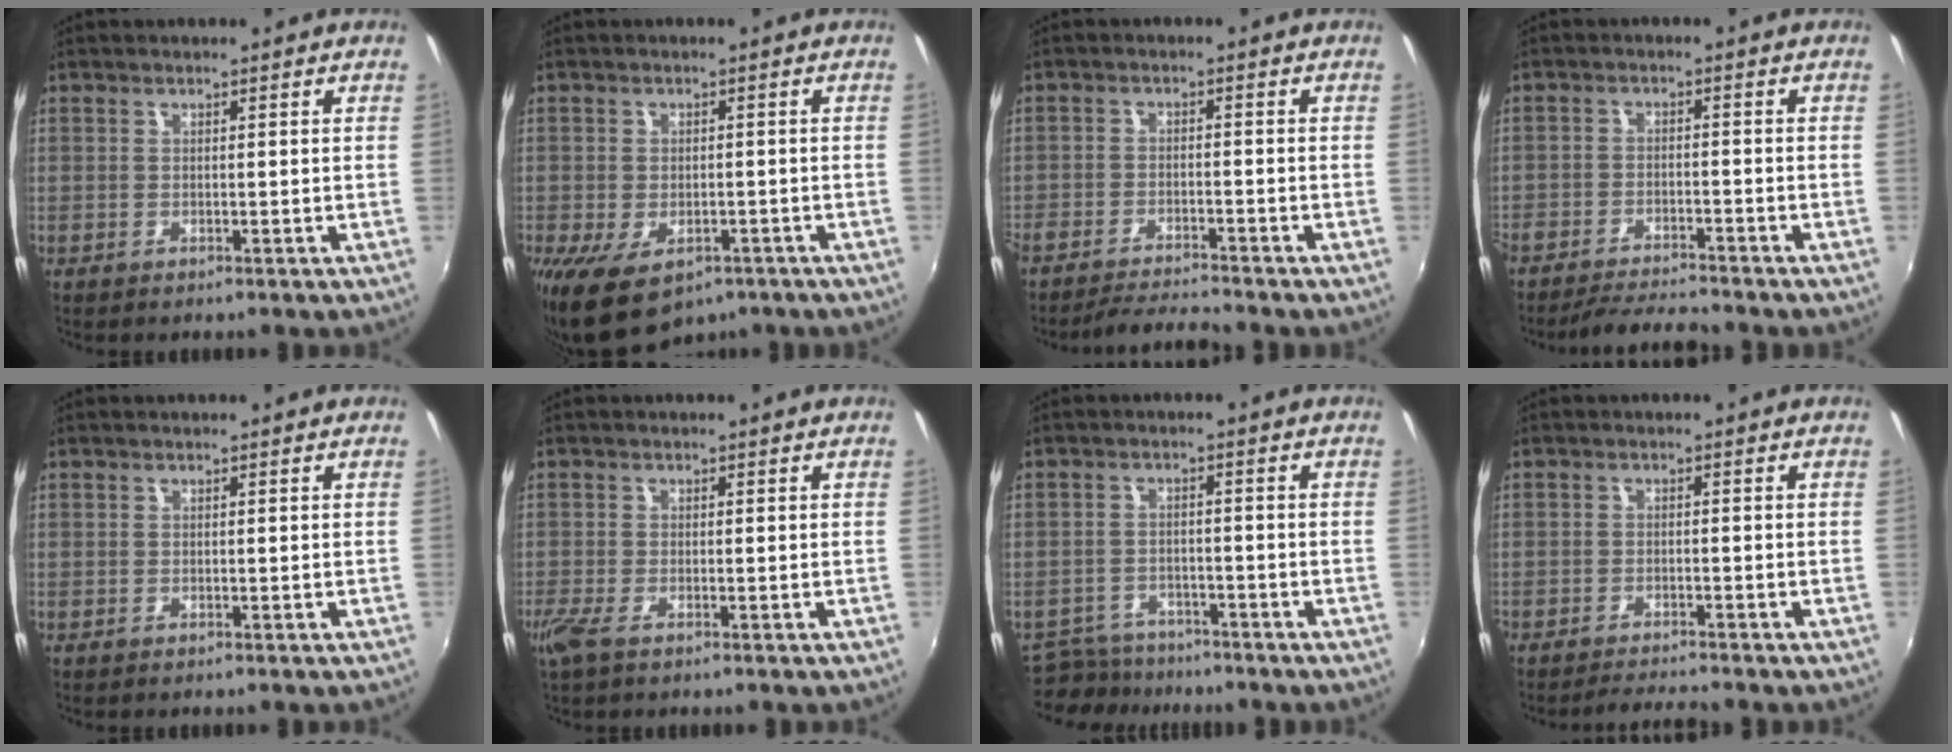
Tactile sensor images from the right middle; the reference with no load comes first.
{"total": 9.3, "force": [-5.1, 5.4, 5.7], "torque": [-0.116, -0.039, -0.074]}
{"total": 6.6, "force": [-6.3, -0.1, 1.9], "torque": [-0.057, -0.008, -0.110]}
{"total": 8.0, "force": [-7.5, 0.8, 2.7], "torque": [-0.075, -0.007, -0.124]}
{"total": 0.0}
{"total": 2.8, "force": [-1.7, 0.5, 2.1], "torque": [-0.046, -0.012, -0.032]}
{"total": 7.2, "force": [-6.6, 2.8, 0.9], "torque": [-0.038, -0.003, -0.109]}
{"total": 3.6, "force": [-3.5, -0.3, 0.8], "torque": [-0.032, -0.004, -0.061]}